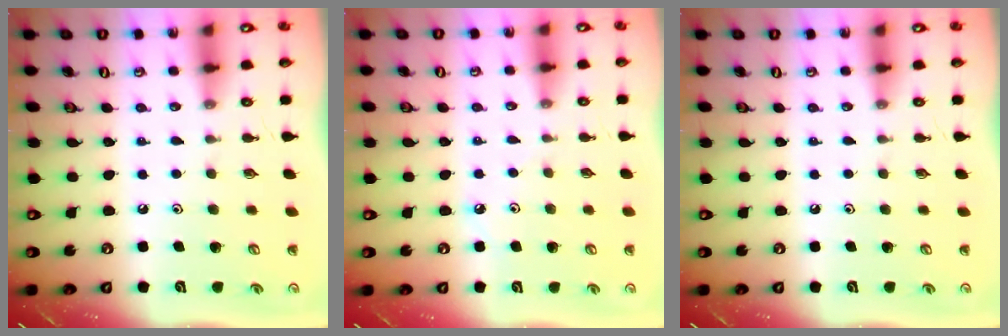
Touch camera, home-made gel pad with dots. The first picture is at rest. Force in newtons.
{"total": 3.0, "press": 2.9, "slide": 0.4}
{"total": 0.0}